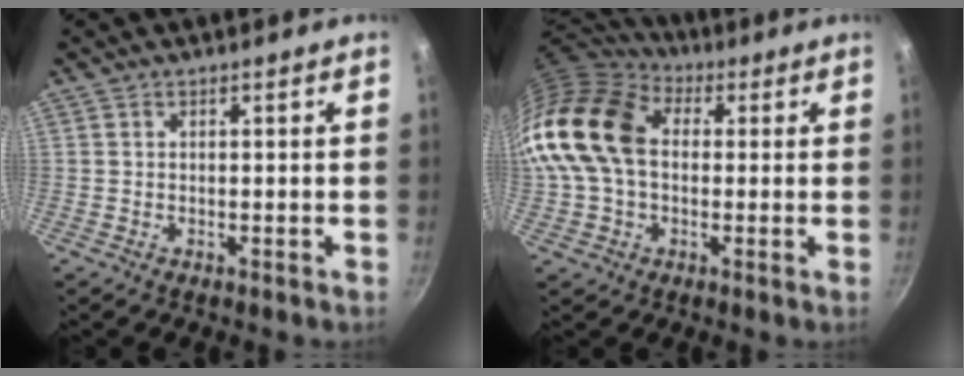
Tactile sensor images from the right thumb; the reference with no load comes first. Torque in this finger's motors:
{"motor_torque": [-0.30, 1.80, 0.62, -0.50, 0.41]}